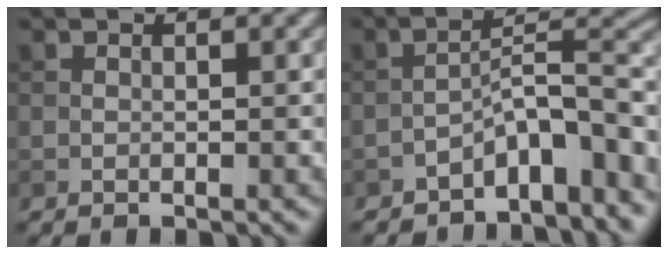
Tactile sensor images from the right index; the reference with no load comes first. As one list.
[{"total": 7.7, "force": [-4.9, 2.5, 5.4], "torque": [-0.062, 0.018, -0.085]}]